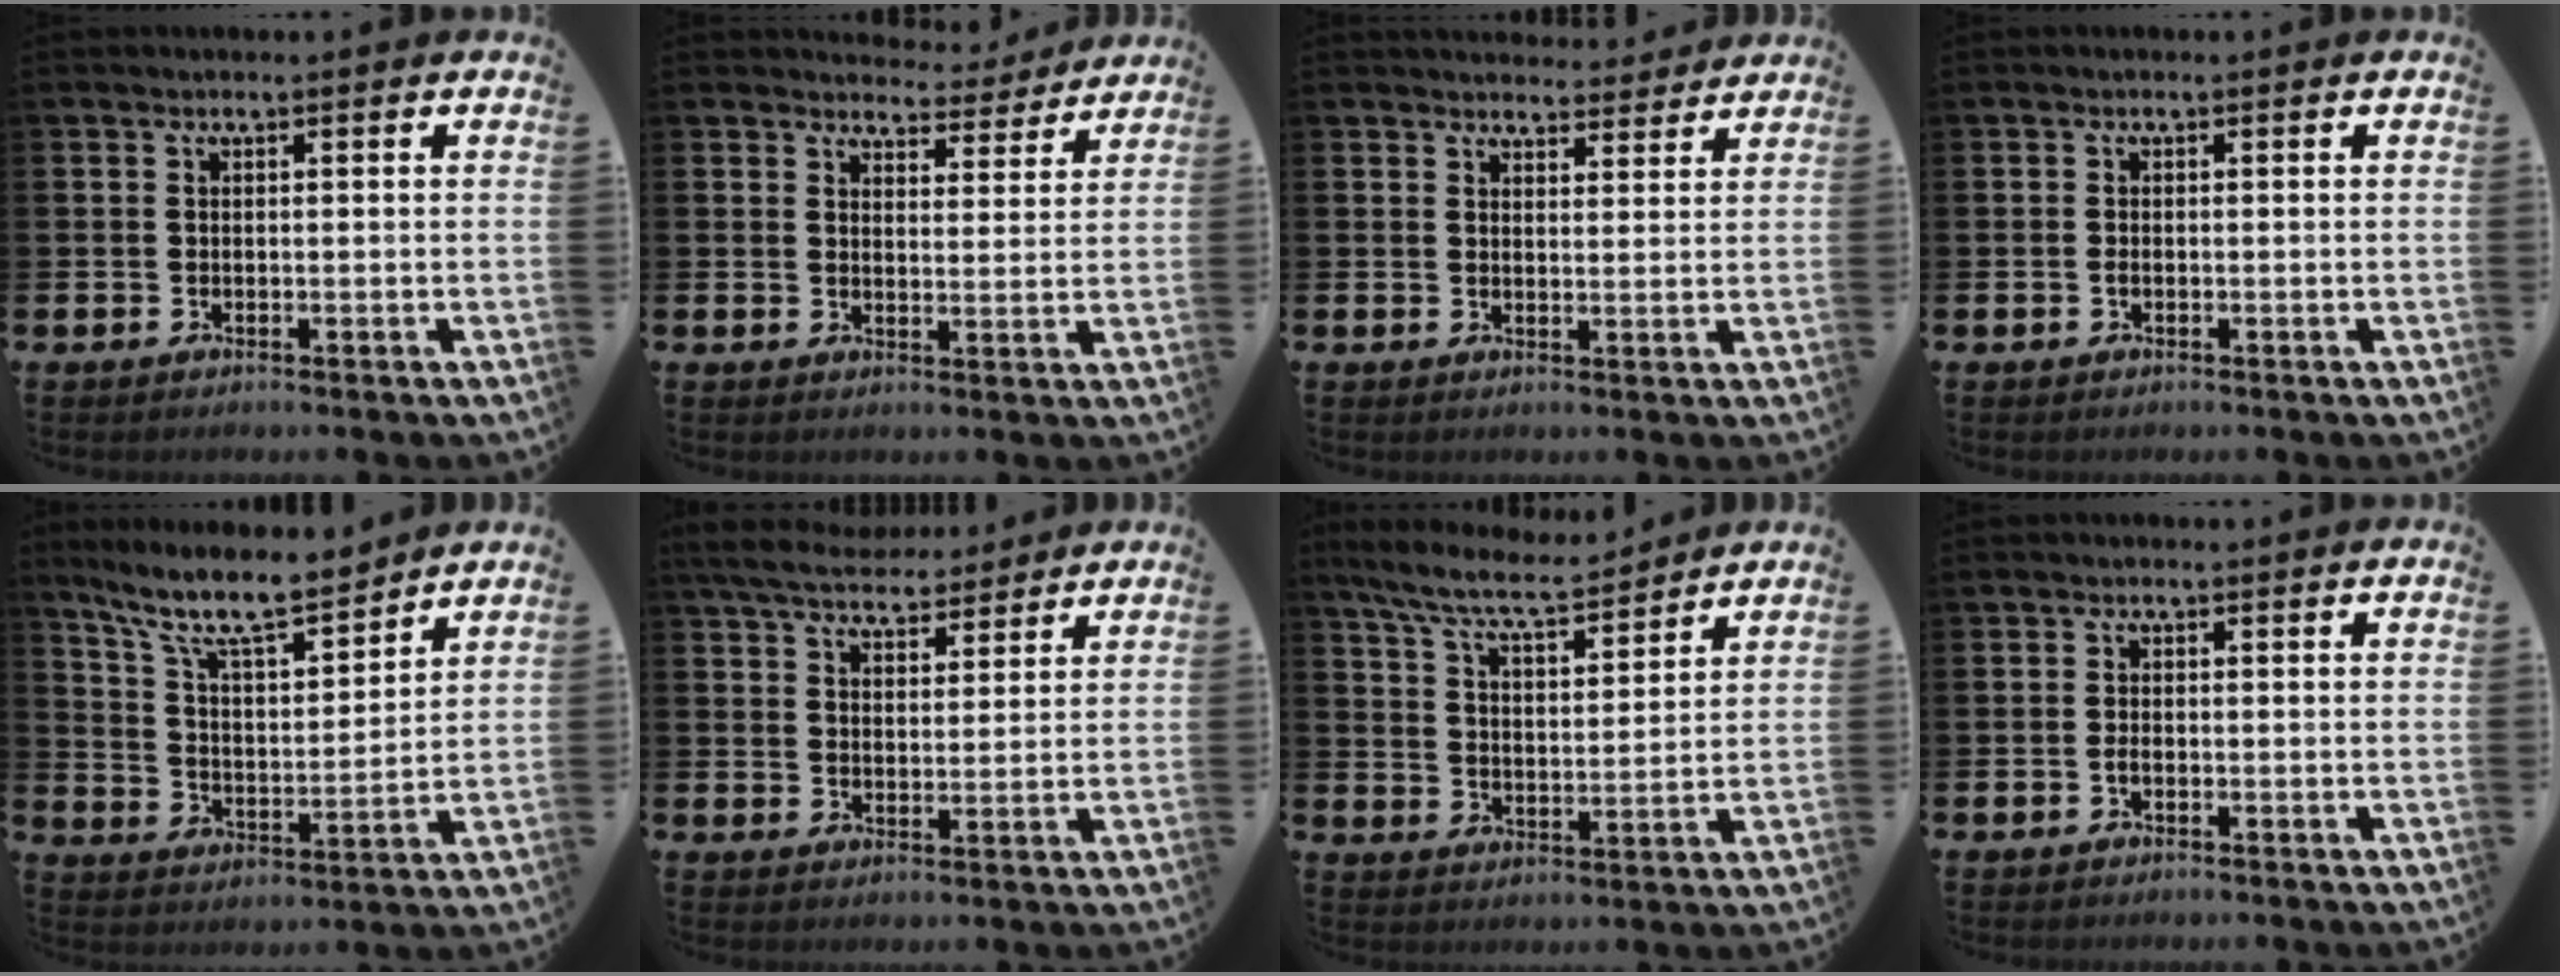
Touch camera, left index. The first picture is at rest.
{"total": 4.2, "force": [4.1, 1.0, -0.1], "torque": [-0.005, -0.035, 0.071]}
{"total": 3.6, "force": [3.6, 0.8, -0.1], "torque": [0.004, -0.022, 0.064]}
{"total": 0.7, "force": [-0.4, 0.3, 0.5], "torque": [-0.017, 0.004, -0.007]}
{"total": 10.1, "force": [8.9, 1.9, 4.6], "torque": [-0.118, -0.051, 0.156]}
{"total": 6.0, "force": [5.6, 1.6, 1.6], "torque": [-0.057, -0.022, 0.102]}
{"total": 7.8, "force": [7.1, 0.8, 2.9], "torque": [-0.087, -0.039, 0.127]}
{"total": 1.0, "force": [-0.6, 0.4, 0.7], "torque": [-0.021, 0.001, -0.010]}